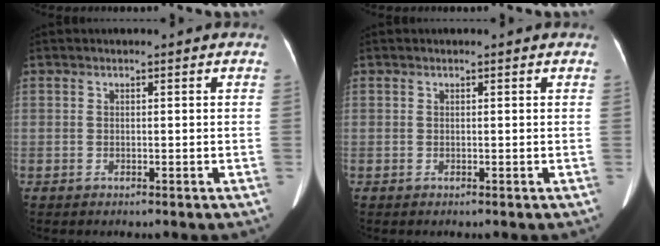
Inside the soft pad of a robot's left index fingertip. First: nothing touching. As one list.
[{"total": 0.0}]